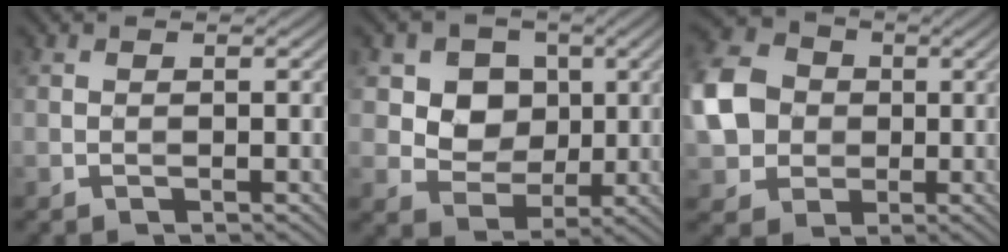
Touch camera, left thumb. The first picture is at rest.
{"total": 7.5, "force": [2.3, 6.4, 3.0], "torque": [-0.082, -0.004, 0.056]}
{"total": 9.1, "force": [-0.1, 8.0, 4.4], "torque": [-0.127, 0.004, -0.009]}